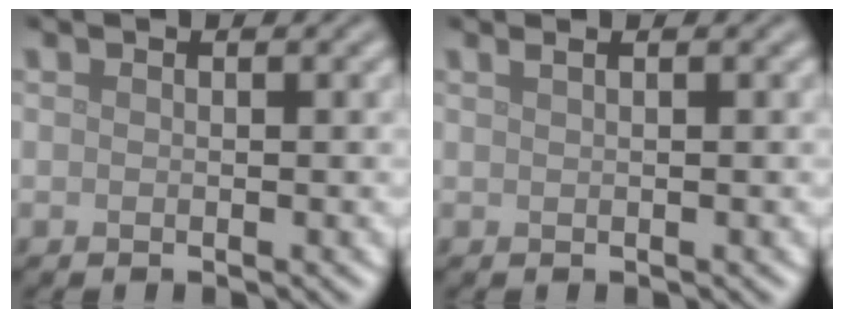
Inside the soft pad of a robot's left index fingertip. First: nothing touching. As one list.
[{"total": 1.8, "force": [1.0, 0.9, 1.2], "torque": [-0.005, 0.003, -0.004]}]